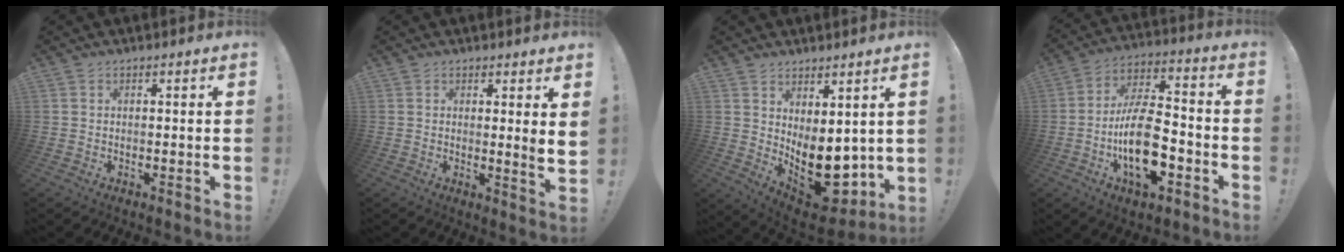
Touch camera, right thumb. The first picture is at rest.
{"total": 3.5, "force": [2.0, -0.4, 2.9], "torque": [-0.031, -0.028, 0.029]}
{"total": 12.8, "force": [-1.4, 8.5, 9.4], "torque": [-0.110, -0.007, -0.001]}
{"total": 19.2, "force": [-6.1, 10.0, 15.1], "torque": [-0.272, 0.034, -0.097]}